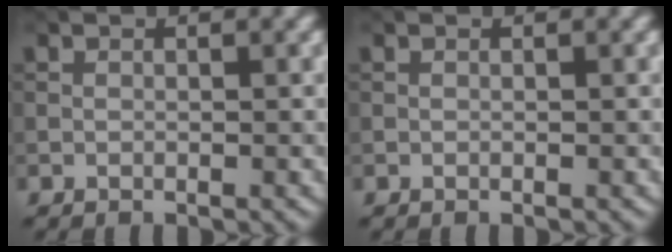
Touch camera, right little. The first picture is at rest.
{"total": 0.0}